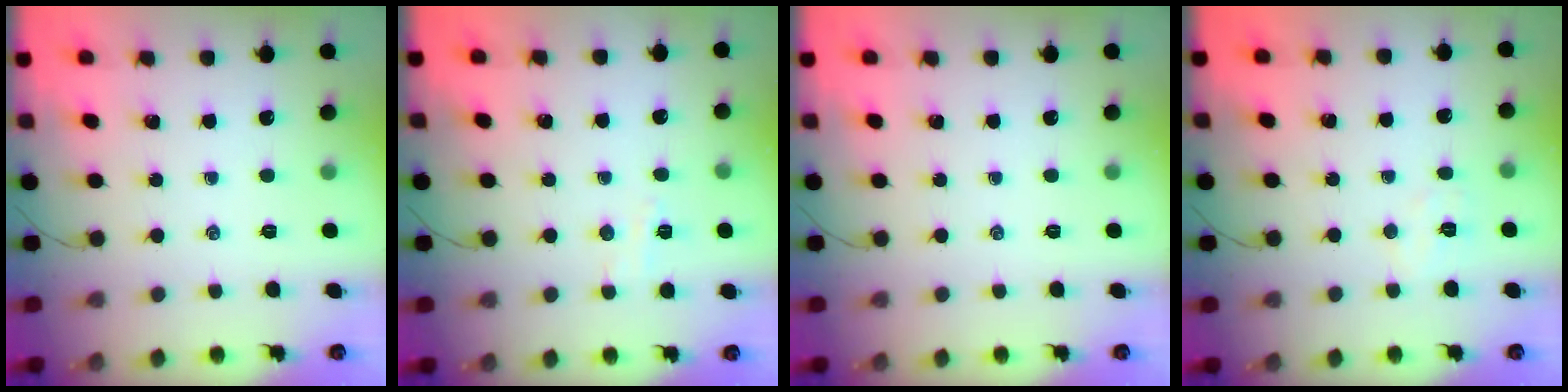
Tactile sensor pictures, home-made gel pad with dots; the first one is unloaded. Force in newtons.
{"total": 3.5, "press": 3.4, "slide": 0.9}
{"total": 0.0}
{"total": 4.3, "press": 4.1, "slide": 1.1}